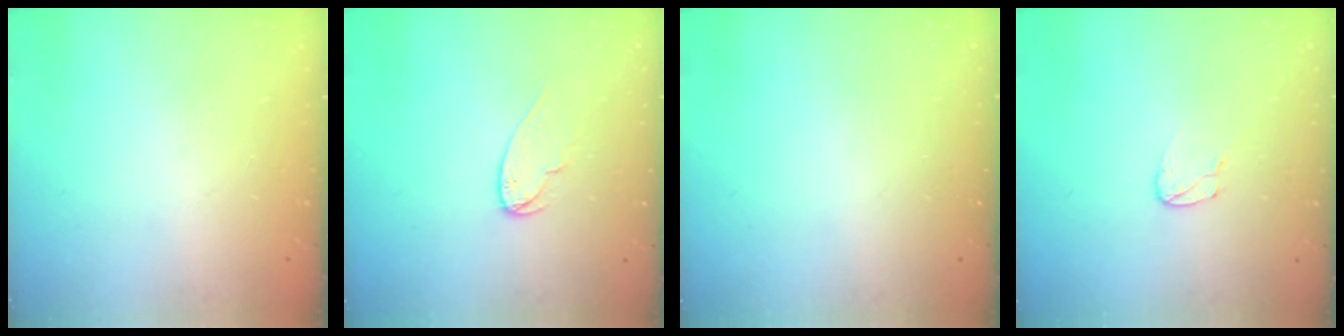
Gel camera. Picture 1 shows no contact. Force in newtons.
{"total": 6.6, "press": 6.6, "slide": 0.6}
{"total": 0.0}
{"total": 3.3, "press": 3.3, "slide": 0.3}